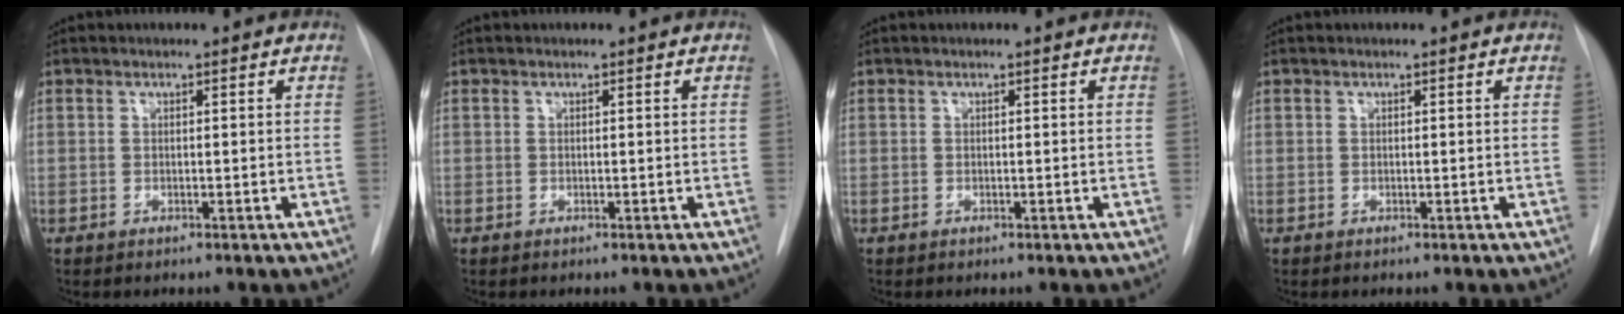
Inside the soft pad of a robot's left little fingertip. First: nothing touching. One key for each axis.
{"total": 0.0}
{"total": 0.0}
{"total": 0.0}